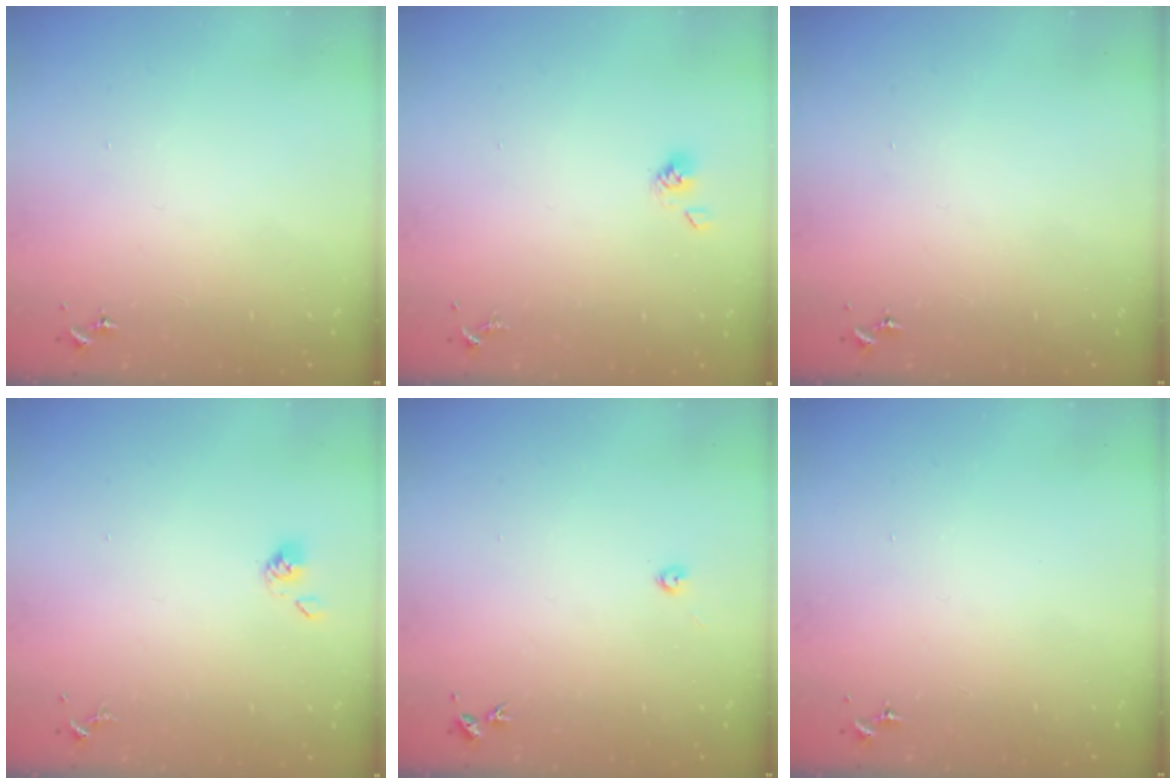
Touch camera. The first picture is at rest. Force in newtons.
{"total": 4.6, "press": 4.1, "slide": 2.2}
{"total": 0.0}
{"total": 3.6, "press": 3.4, "slide": 1.3}
{"total": 2.2, "press": 2.2, "slide": 0.3}
{"total": 0.0}